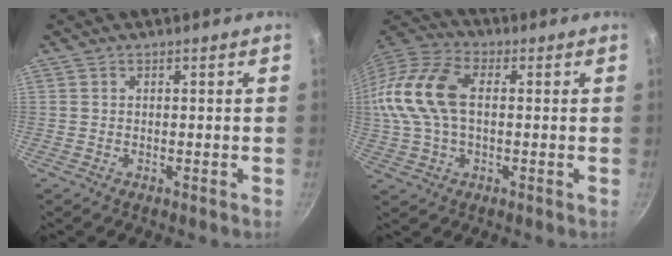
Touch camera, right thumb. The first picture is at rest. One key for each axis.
{"total": 17.2, "fx": 1.3, "fy": 10.5, "fz": 13.5, "tx": -0.281, "ty": 0.033, "tz": 0.011}